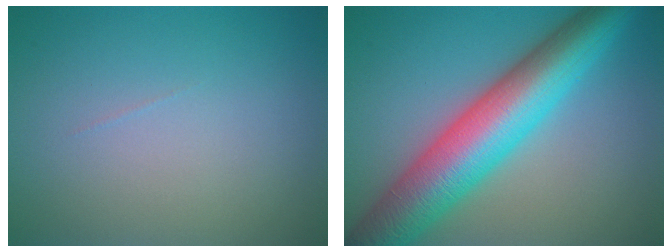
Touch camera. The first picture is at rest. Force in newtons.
{"total": 10.8, "press": 10.8, "slide": 0.0}